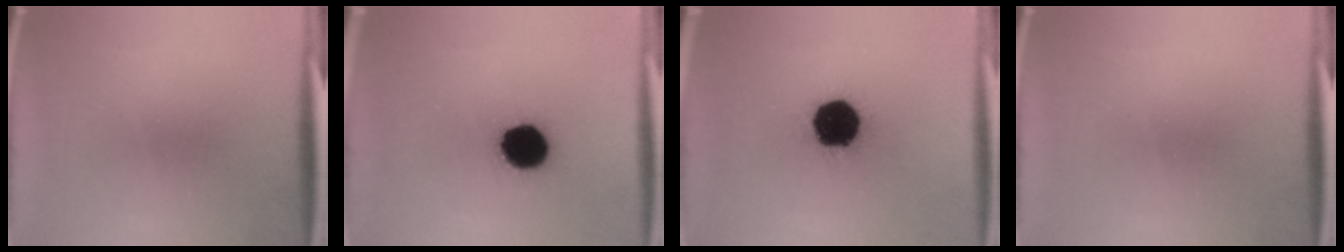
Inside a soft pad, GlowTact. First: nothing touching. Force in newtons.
{"total": 12.8}
{"total": 18.2}
{"total": 0.0}